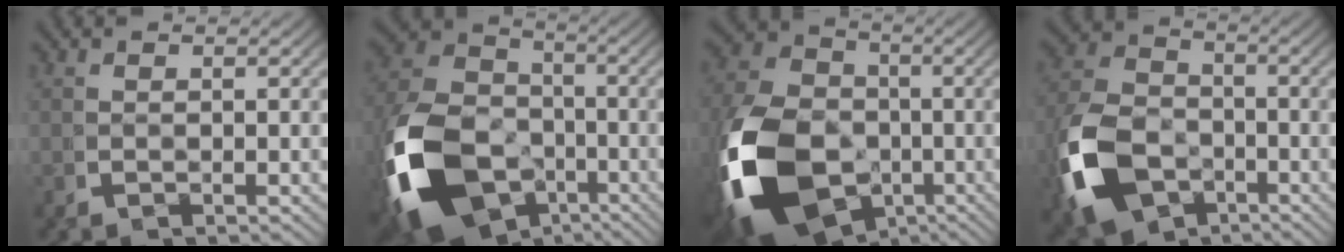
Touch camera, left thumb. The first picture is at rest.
{"total": 17.0, "force": [-4.9, 12.5, 10.5], "torque": [-0.234, -0.066, -0.058]}
{"total": 18.9, "force": [-4.4, 13.7, 12.2], "torque": [-0.276, -0.073, -0.043]}
{"total": 12.0, "force": [-3.7, 9.0, 7.0], "torque": [-0.163, -0.049, -0.043]}